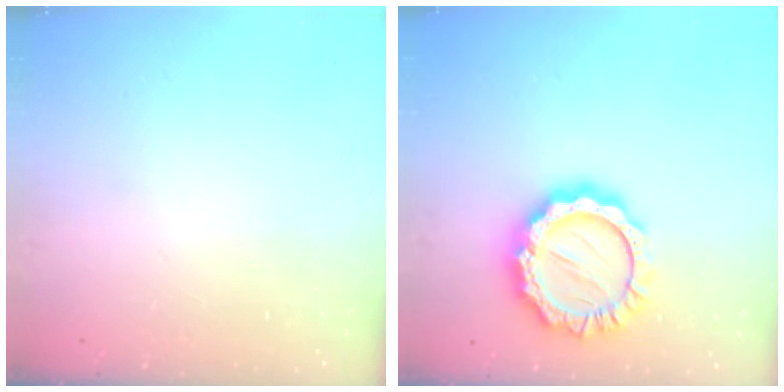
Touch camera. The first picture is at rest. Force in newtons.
{"total": 15.7, "press": 15.7, "slide": 1.1}